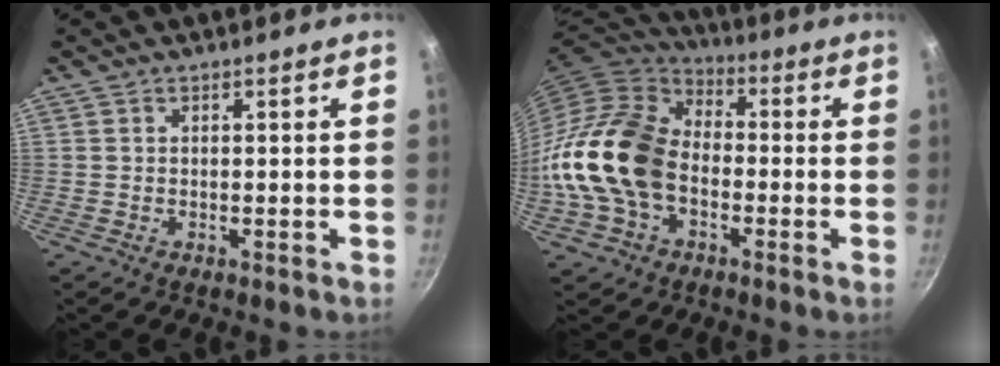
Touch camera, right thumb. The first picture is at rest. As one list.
[{"total": 18.1, "force": [-3.4, 12.9, 12.3], "torque": [-0.210, 0.040, -0.080]}]